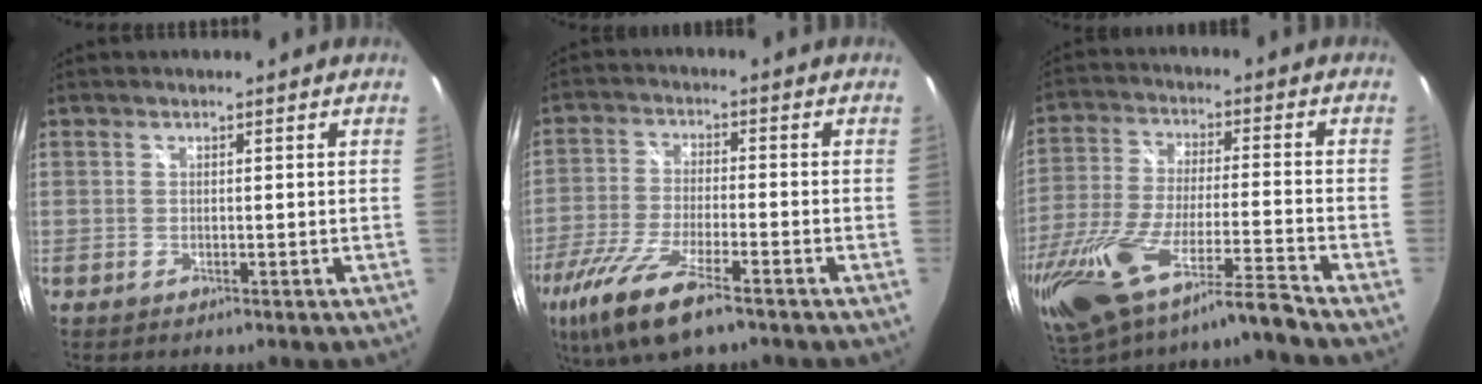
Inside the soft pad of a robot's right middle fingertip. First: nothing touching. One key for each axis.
{"total": 14.1, "fx": -9.0, "fy": 3.3, "fz": 10.3, "tx": -0.229, "ty": -0.043, "tz": -0.173}
{"total": 18.7, "fx": -14.5, "fy": 1.2, "fz": 11.8, "tx": -0.250, "ty": -0.050, "tz": -0.263}